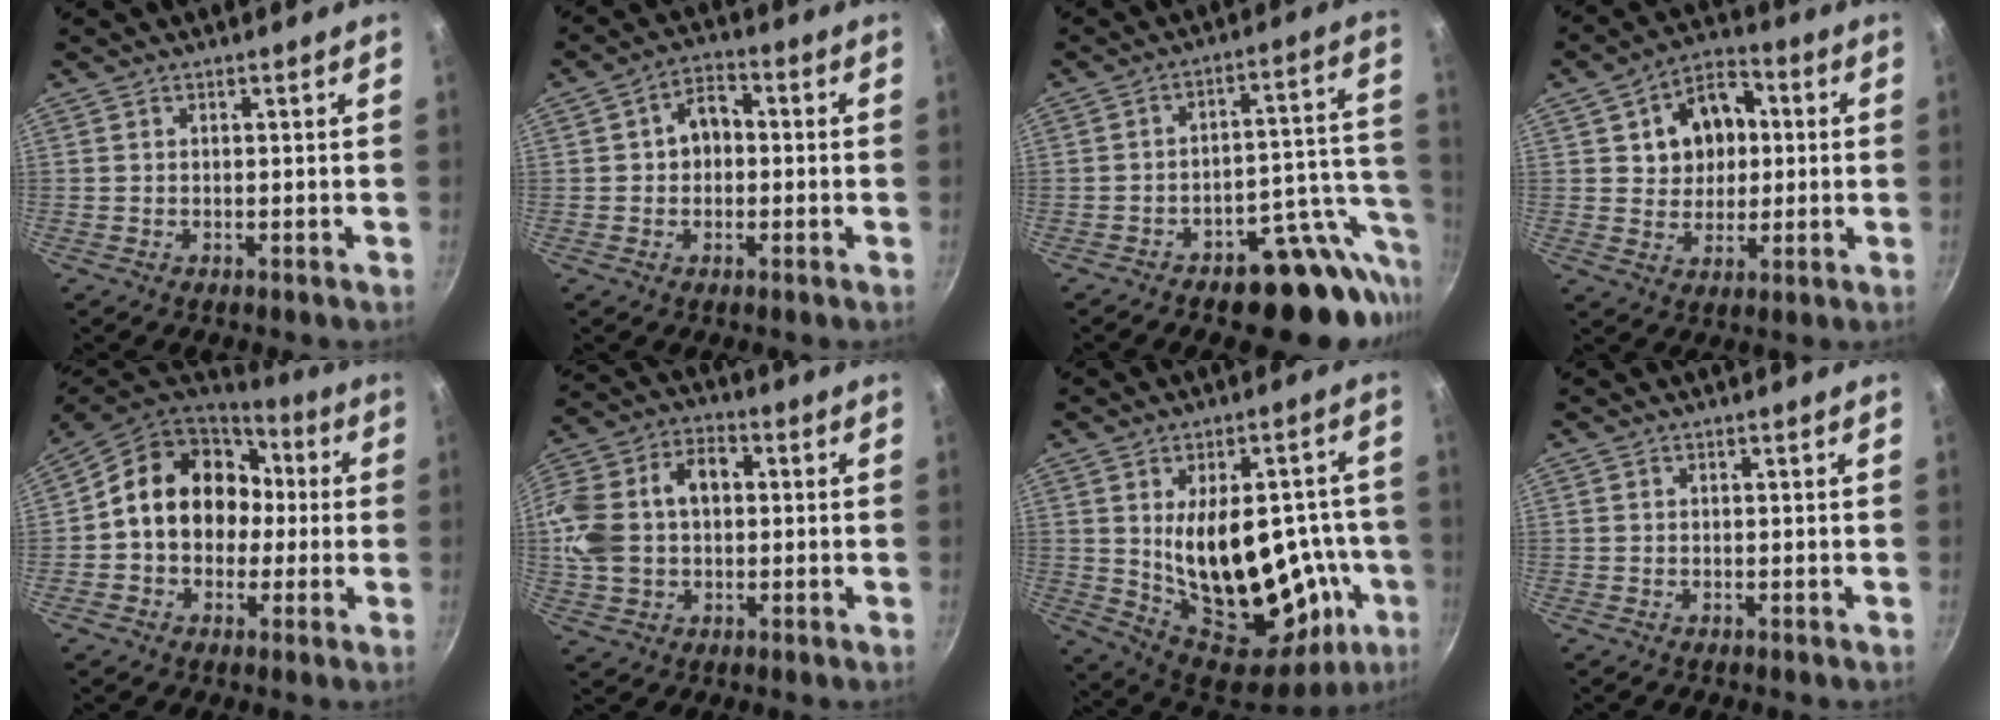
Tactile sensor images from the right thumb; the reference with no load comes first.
{"total": 6.3, "force": [0.1, 4.8, 4.1], "torque": [-0.031, 0.017, -0.006]}
{"total": 15.6, "force": [-8.4, 8.3, 10.1], "torque": [-0.050, 0.060, -0.113]}
{"total": 12.2, "force": [2.3, 9.6, 7.2], "torque": [-0.074, 0.008, 0.032]}
{"total": 17.7, "force": [1.0, 14.4, 10.1], "torque": [-0.130, 0.048, 0.008]}
{"total": 17.5, "force": [1.3, 12.4, 12.3], "torque": [-0.237, 0.044, 0.016]}
{"total": 27.2, "force": [-2.6, 15.1, 22.5], "torque": [-0.284, -0.001, -0.004]}
{"total": 0.0}